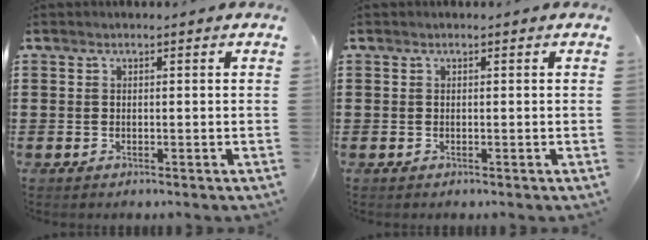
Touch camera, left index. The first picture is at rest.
{"total": 0.0}